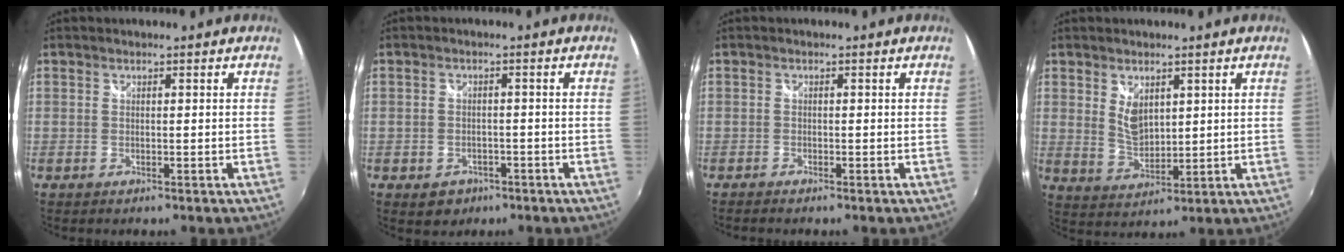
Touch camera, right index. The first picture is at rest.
{"total": 4.3, "force": [-2.3, 3.4, 1.3], "torque": [-0.035, 0.000, -0.028]}
{"total": 1.1, "force": [-1.0, 0.2, 0.3], "torque": [-0.012, -0.007, -0.021]}
{"total": 5.4, "force": [2.2, 3.2, 3.7], "torque": [-0.059, -0.005, 0.045]}